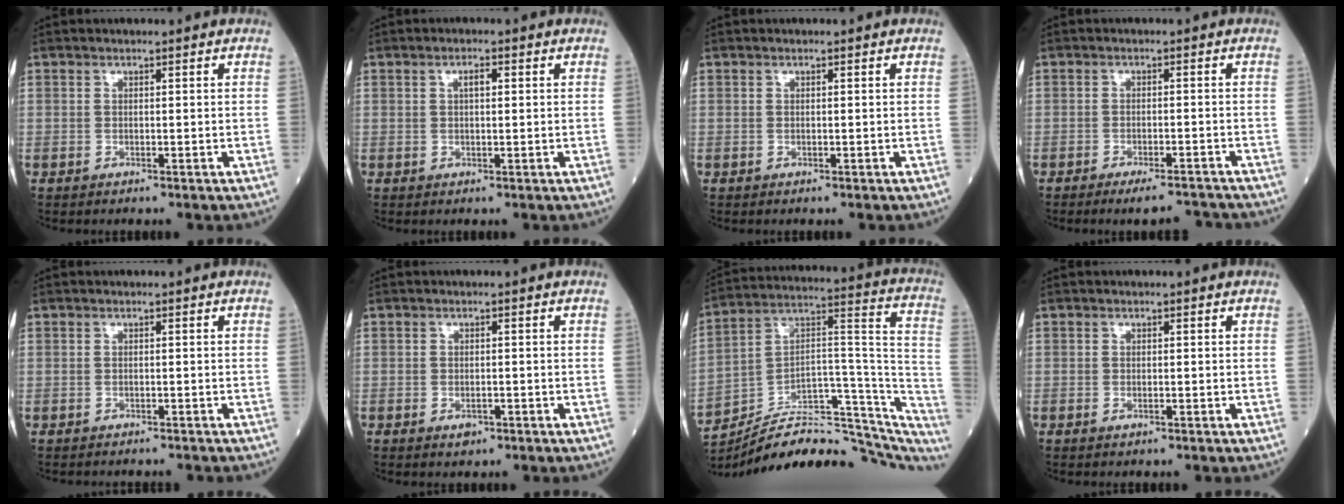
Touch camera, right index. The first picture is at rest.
{"total": 1.9, "force": [0.6, 0.5, 1.7], "torque": [-0.031, 0.002, 0.008]}
{"total": 0.0}
{"total": 5.1, "force": [-4.7, 0.5, 1.9], "torque": [-0.015, -0.004, -0.075]}
{"total": 2.6, "force": [-2.4, 0.7, 0.5], "torque": [-0.001, -0.003, -0.031]}
{"total": 1.6, "force": [-0.8, 0.9, 1.0], "torque": [-0.016, 0.000, -0.008]}
{"total": 26.7, "force": [-23.0, 7.1, 11.5], "torque": [-0.125, 0.045, -0.333]}
{"total": 0.6, "force": [-0.3, 0.2, 0.5], "torque": [-0.011, -0.002, -0.004]}